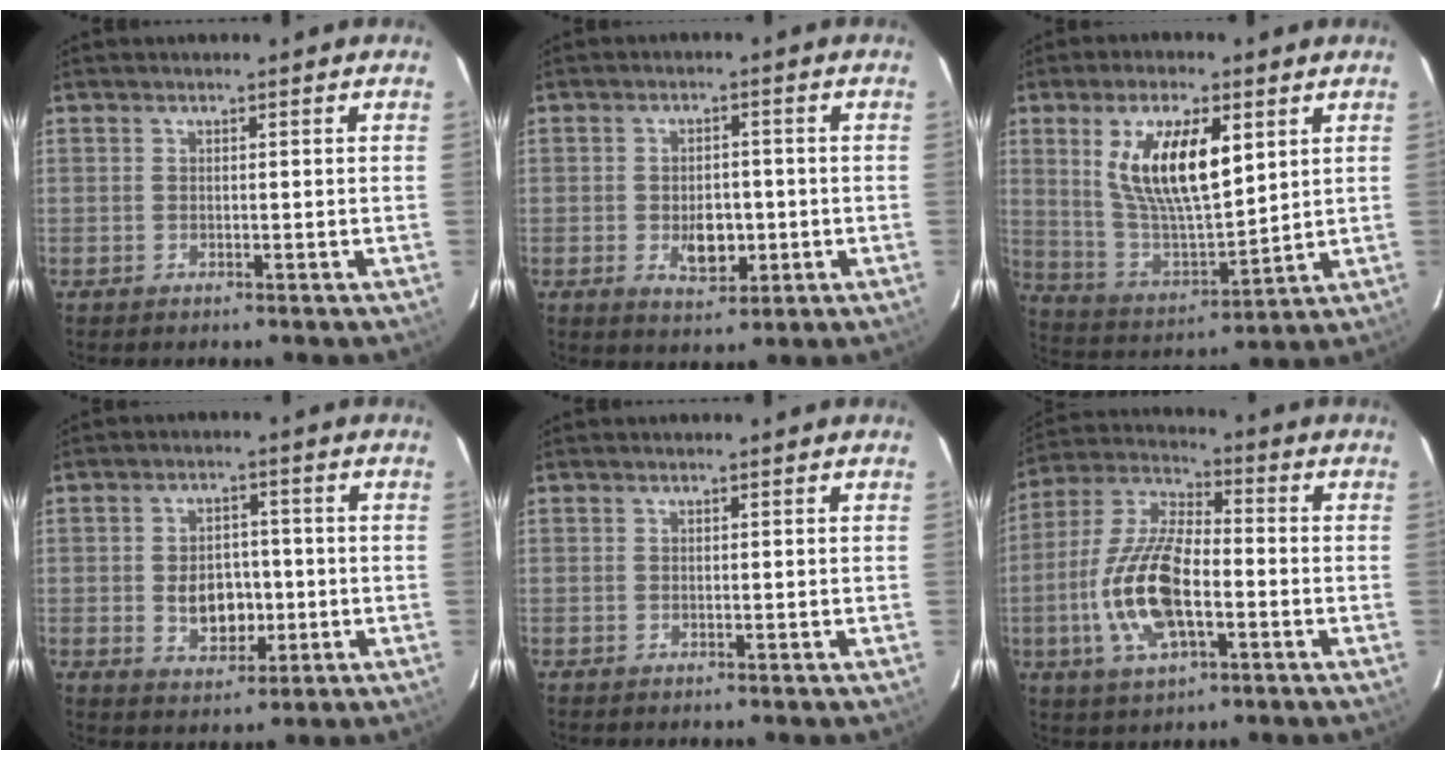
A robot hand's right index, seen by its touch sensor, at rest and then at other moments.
{"total": 6.3, "force": [-1.4, 3.9, 4.7], "torque": [-0.082, -0.002, -0.015]}
{"total": 16.0, "force": [5.6, 6.1, 13.7], "torque": [-0.256, 0.000, 0.115]}
{"total": 7.6, "force": [-1.1, 5.4, 5.1], "torque": [-0.098, 0.006, -0.007]}
{"total": 0.0}
{"total": 16.3, "force": [-4.0, 6.9, 14.2], "torque": [-0.301, -0.002, -0.077]}